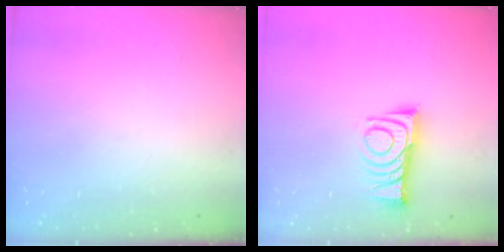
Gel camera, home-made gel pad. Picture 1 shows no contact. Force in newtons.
{"total": 9.9, "press": 9.9, "slide": 0.8}